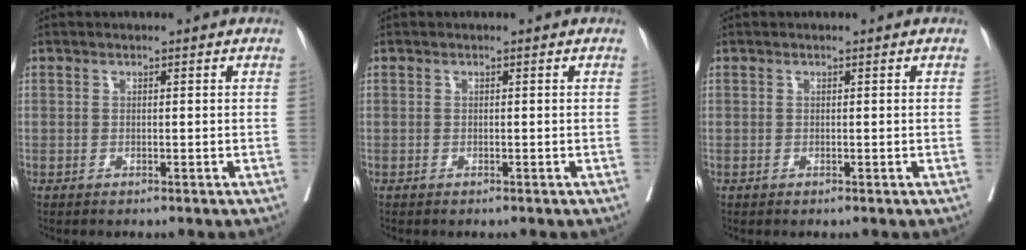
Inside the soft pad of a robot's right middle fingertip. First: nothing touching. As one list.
[{"total": 0.5, "force": [0.5, -0.1, 0.0], "torque": [0.000, 0.001, 0.008]}, {"total": 0.6, "force": [0.6, -0.1, -0.1], "torque": [0.000, 0.002, 0.011]}]